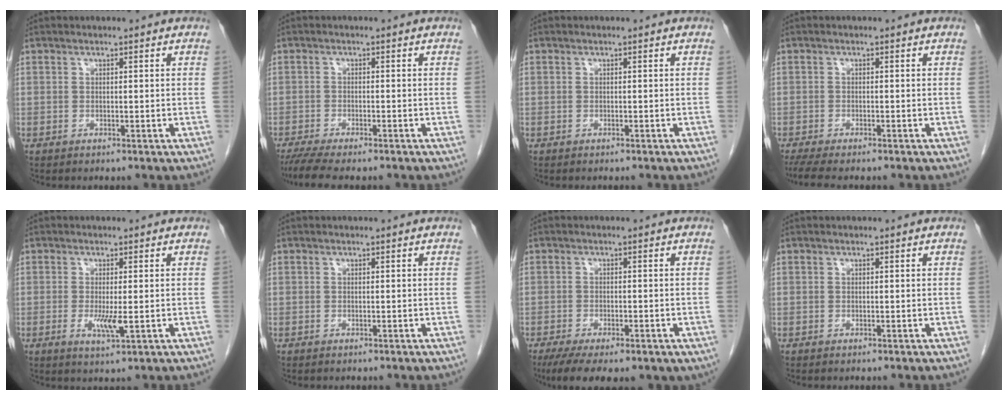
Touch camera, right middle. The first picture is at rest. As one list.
[{"total": 7.4, "force": [-6.1, 1.1, 3.9], "torque": [-0.059, -0.014, -0.098]}, {"total": 1.8, "force": [-1.6, 0.2, 0.8], "torque": [-0.014, -0.002, -0.017]}, {"total": 6.9, "force": [-5.7, 1.2, 3.6], "torque": [-0.054, -0.014, -0.089]}, {"total": 3.2, "force": [-0.5, 0.4, 3.1], "torque": [-0.056, -0.006, -0.006]}, {"total": 0.0}, {"total": 11.5, "force": [-7.2, 4.5, 7.8], "torque": [-0.139, -0.018, -0.102]}, {"total": 0.0}]